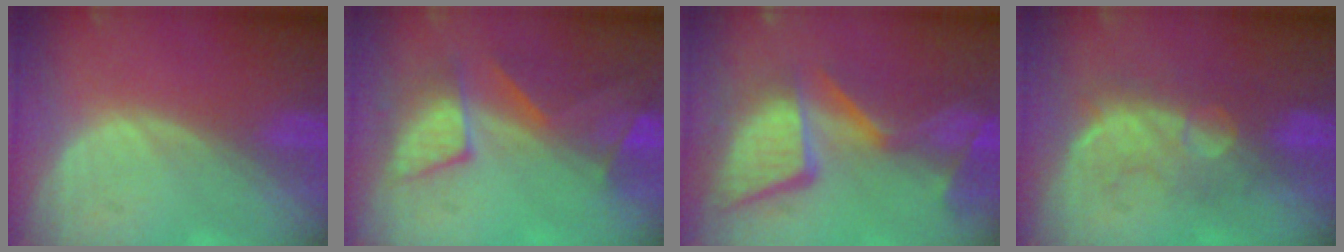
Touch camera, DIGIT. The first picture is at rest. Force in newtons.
{"total": 8.1, "press": 7.9, "slide": 1.8}
{"total": 13.8, "press": 11.2, "slide": 8.1}
{"total": 8.1, "press": 7.7, "slide": 2.3}